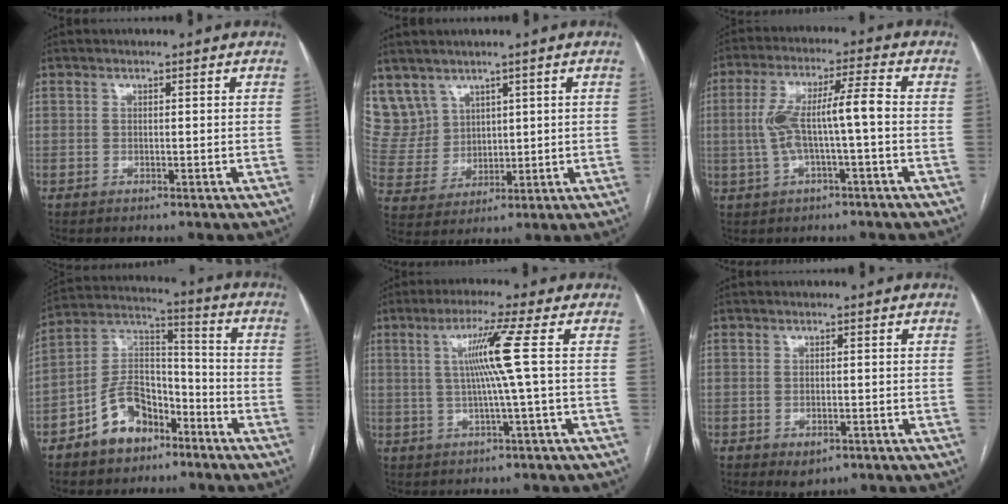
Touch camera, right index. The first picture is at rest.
{"total": 8.8, "force": [5.8, 6.6, 0.7], "torque": [-0.029, 0.028, 0.137]}
{"total": 9.1, "force": [-0.6, 1.0, 9.0], "torque": [-0.178, 0.027, -0.013]}
{"total": 11.7, "force": [-6.7, 7.3, 6.2], "torque": [-0.130, 0.030, -0.118]}
{"total": 7.2, "force": [1.0, -2.1, 6.8], "torque": [-0.125, 0.005, 0.026]}
{"total": 2.4, "force": [-1.1, 1.5, 1.6], "torque": [-0.021, -0.003, -0.002]}